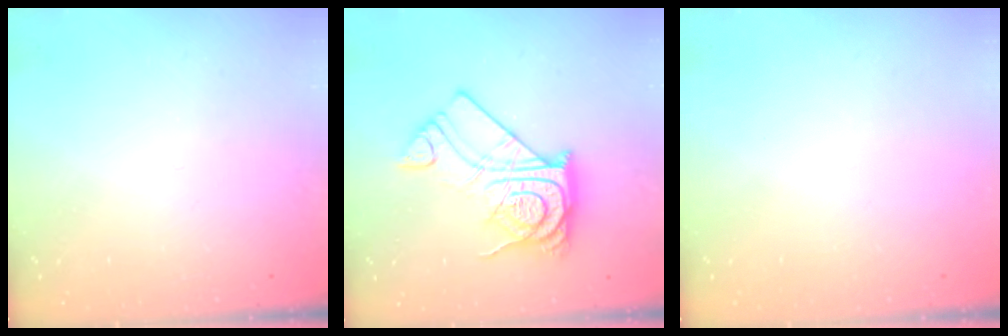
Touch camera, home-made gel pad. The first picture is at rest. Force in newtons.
{"total": 15.9, "press": 15.9, "slide": 1.4}
{"total": 1.7, "press": 1.7, "slide": 0.1}